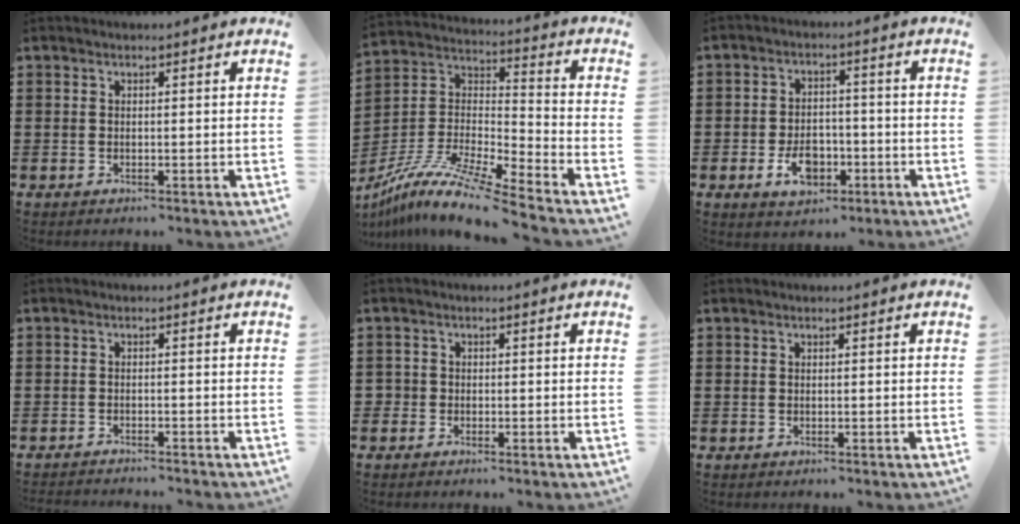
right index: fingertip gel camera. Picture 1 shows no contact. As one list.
[{"total": 11.0, "force": [-9.5, 0.2, 5.5], "torque": [-0.115, -0.003, -0.193]}, {"total": 5.5, "force": [-2.2, 3.7, 3.5], "torque": [-0.058, 0.000, -0.045]}, {"total": 1.5, "force": [-1.5, -0.2, -0.1], "torque": [-0.001, -0.001, -0.031]}, {"total": 1.2, "force": [-0.9, 0.8, 0.1], "torque": [-0.004, -0.001, -0.020]}, {"total": 0.0}]